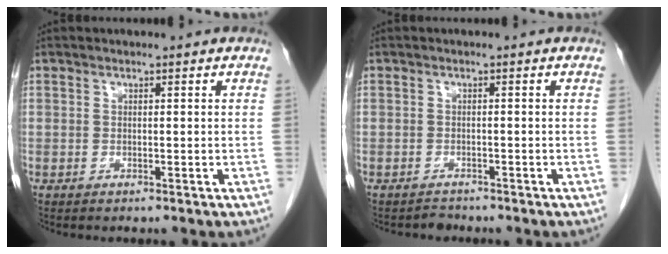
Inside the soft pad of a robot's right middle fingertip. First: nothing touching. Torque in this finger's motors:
{"motor_torque": [-0.12, -0.01, 0.01, 0.00]}